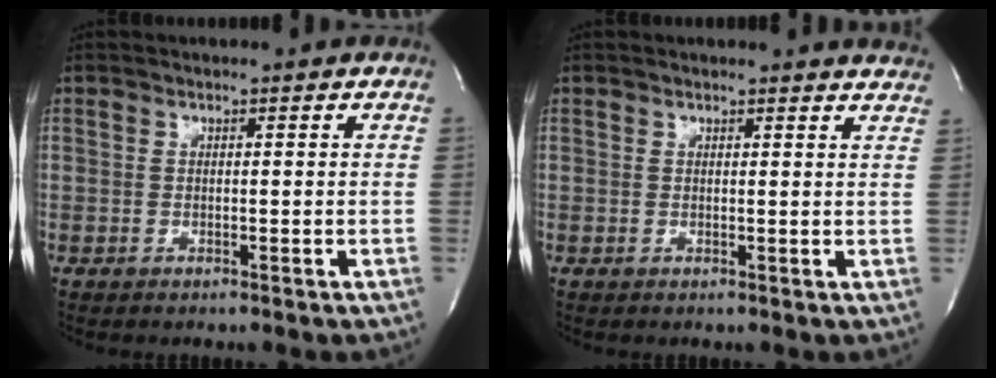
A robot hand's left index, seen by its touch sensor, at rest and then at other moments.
{"total": 5.9, "force": [5.9, 0.4, 0.6], "torque": [0.006, -0.023, 0.033]}